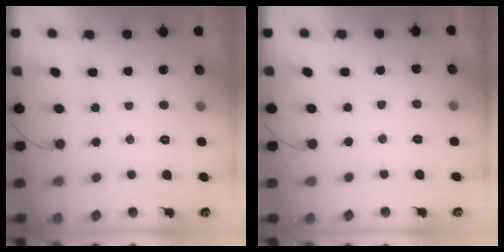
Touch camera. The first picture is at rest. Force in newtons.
{"total": 4.9, "press": 4.9, "slide": 0.3}